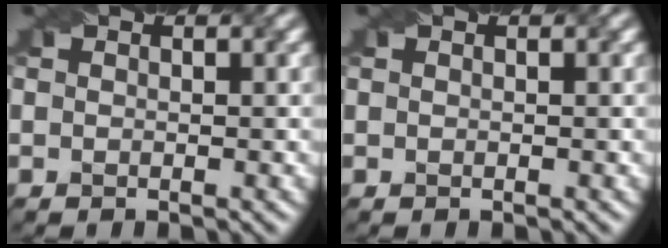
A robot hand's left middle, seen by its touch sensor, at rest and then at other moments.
{"total": 0.0}